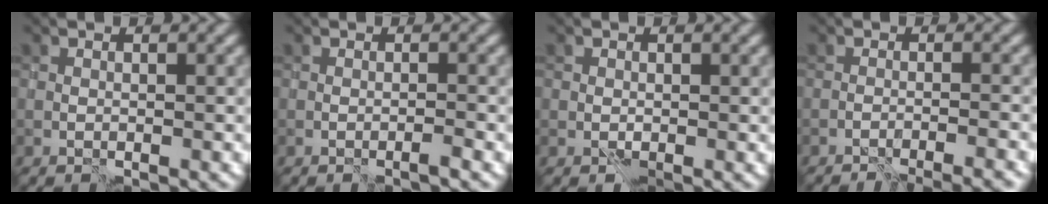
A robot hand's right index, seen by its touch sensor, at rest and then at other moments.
{"total": 1.1, "force": [-0.6, -0.8, 0.2], "torque": [-0.001, -0.001, -0.013]}
{"total": 1.0, "force": [0.4, 0.9, 0.2], "torque": [-0.005, 0.001, 0.007]}
{"total": 5.3, "force": [-5.2, 0.1, 1.0], "torque": [0.005, 0.013, -0.065]}